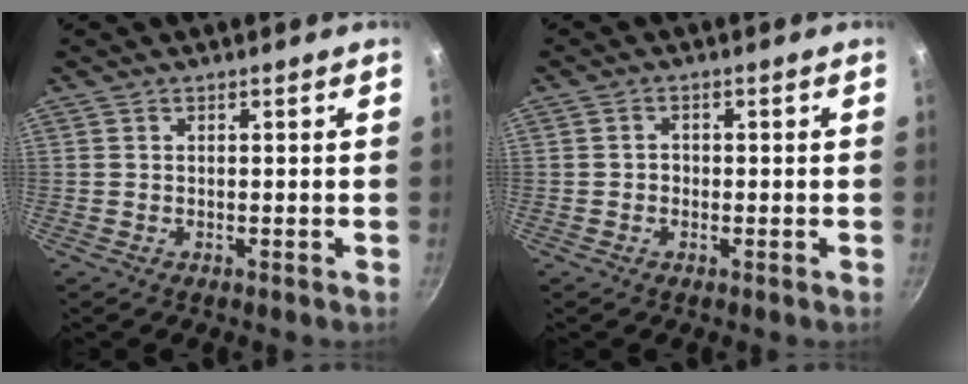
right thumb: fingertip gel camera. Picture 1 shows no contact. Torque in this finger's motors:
{"motor_torque": [-0.42, -0.27, -0.26, 0.34, -0.03]}